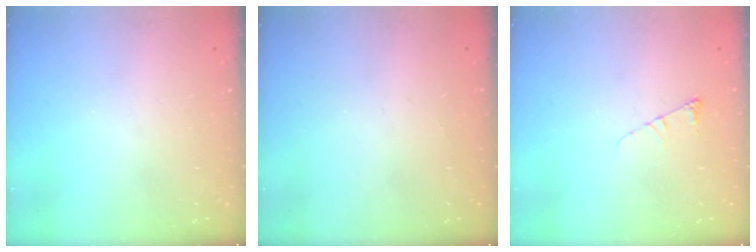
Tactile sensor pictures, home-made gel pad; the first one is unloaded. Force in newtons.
{"total": 0.0}
{"total": 4.1, "press": 4.0, "slide": 0.5}